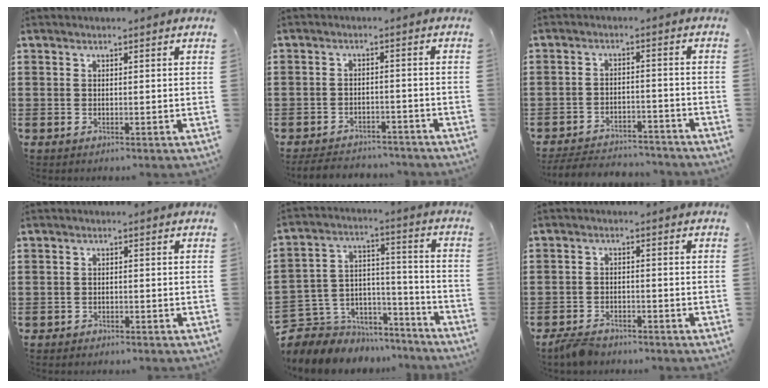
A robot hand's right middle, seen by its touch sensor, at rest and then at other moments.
{"total": 3.7, "force": [-3.6, 0.7, 0.1], "torque": [-0.012, 0.000, -0.080]}
{"total": 4.8, "force": [-4.7, 0.6, 0.5], "torque": [-0.014, 0.006, -0.099]}
{"total": 1.2, "force": [-1.2, 0.3, -0.1], "torque": [-0.001, 0.004, -0.028]}
{"total": 6.2, "force": [-4.4, 4.4, -0.5], "torque": [-0.016, -0.004, -0.083]}
{"total": 3.0, "force": [-2.8, 0.8, 0.7], "torque": [-0.023, 0.002, -0.060]}